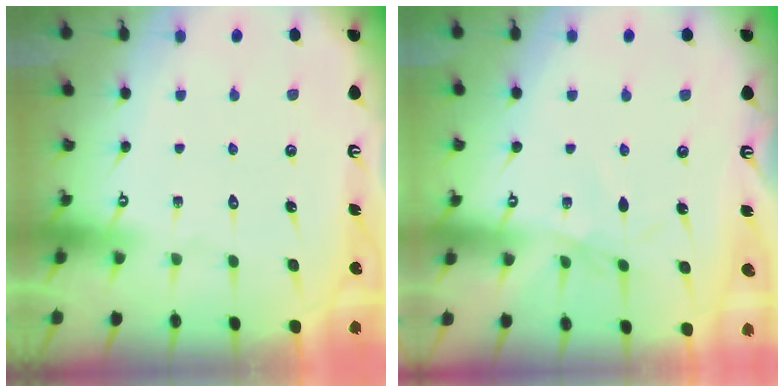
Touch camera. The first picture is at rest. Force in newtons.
{"total": 2.2, "press": 2.1, "slide": 0.5}